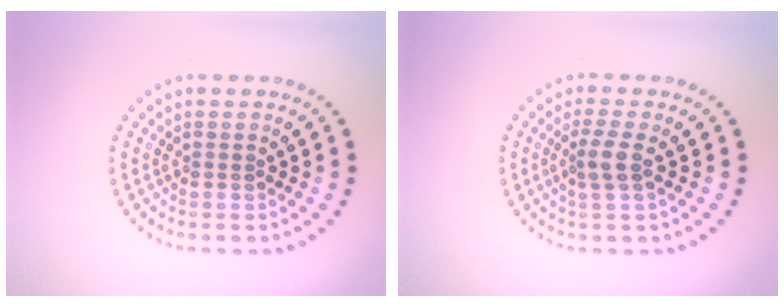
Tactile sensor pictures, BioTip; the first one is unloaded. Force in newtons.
{"total": 2.0, "press": 1.7, "slide": 1.1}